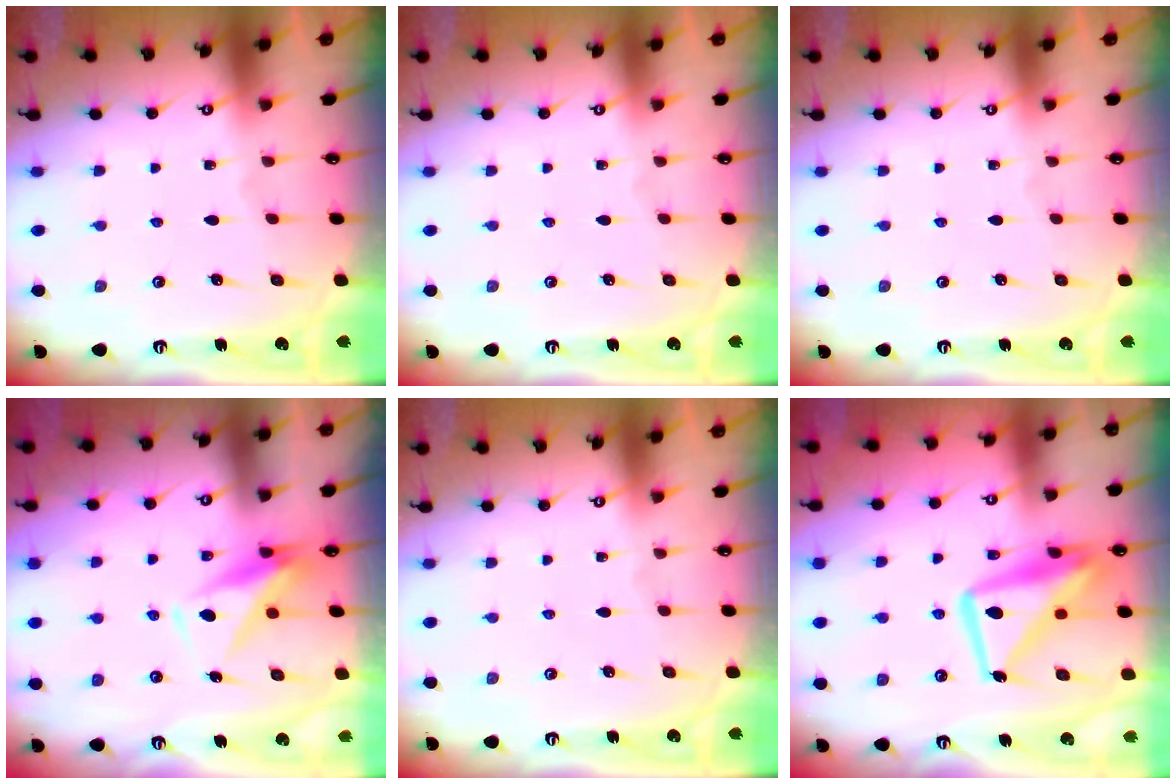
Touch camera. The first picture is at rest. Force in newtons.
{"total": 0.0}
{"total": 0.0}
{"total": 9.3, "press": 9.2, "slide": 1.6}
{"total": 0.0}
{"total": 15.8, "press": 15.7, "slide": 1.8}